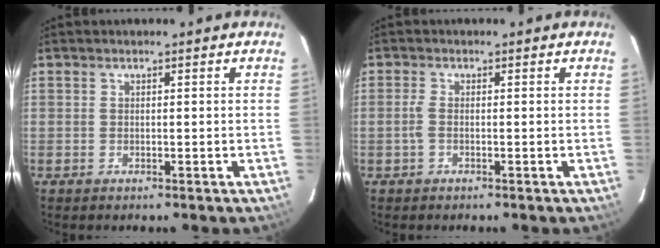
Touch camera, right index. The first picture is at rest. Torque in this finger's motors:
{"motor_torque": [0.09, 0.01, 0.17, 0.05]}